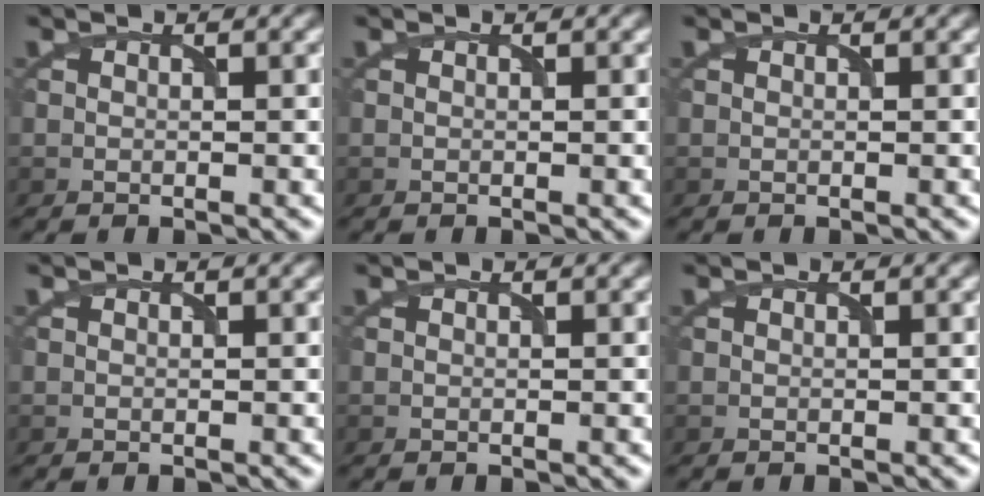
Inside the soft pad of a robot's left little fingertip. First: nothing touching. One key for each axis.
{"total": 0.0}
{"total": 0.0}
{"total": 0.0}
{"total": 0.0}
{"total": 0.0}